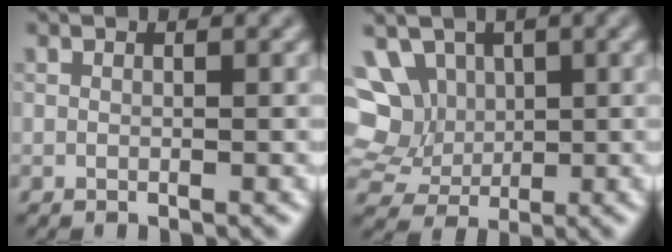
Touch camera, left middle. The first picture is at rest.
{"total": 7.3, "force": [2.1, 5.9, 3.7], "torque": [-0.070, 0.021, 0.040]}